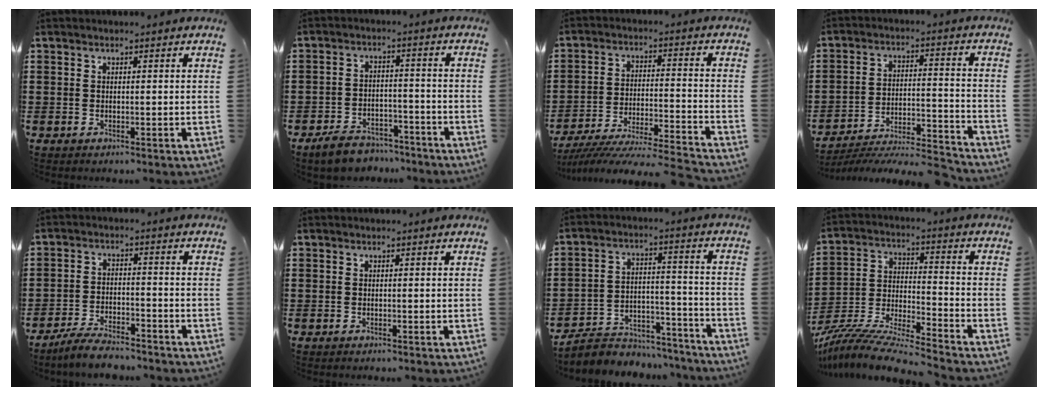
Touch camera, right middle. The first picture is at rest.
{"total": 5.2, "force": [-4.9, 1.5, 0.9], "torque": [-0.023, 0.011, -0.099]}
{"total": 6.8, "force": [-6.4, -0.1, 2.1], "torque": [-0.040, -0.012, -0.130]}
{"total": 6.3, "force": [-5.9, 0.6, 1.9], "torque": [-0.031, -0.001, -0.120]}
{"total": 5.1, "force": [-4.8, 0.8, 1.6], "torque": [-0.033, 0.003, -0.095]}
{"total": 0.0}
{"total": 5.6, "force": [-5.0, 2.5, 0.1], "torque": [-0.004, 0.021, -0.101]}
{"total": 9.4, "force": [-9.0, -0.1, 2.5], "torque": [-0.055, 0.003, -0.183]}